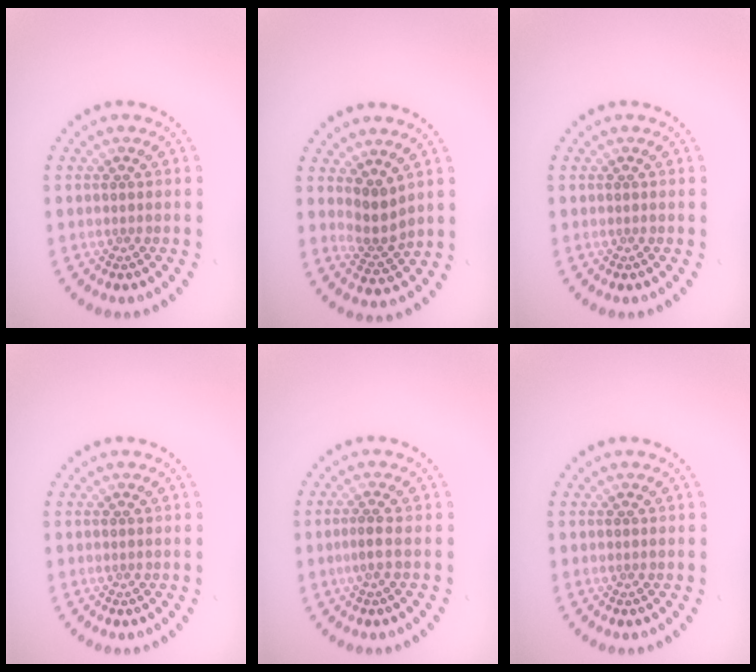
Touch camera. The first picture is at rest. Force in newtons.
{"total": 2.7, "press": 2.1, "slide": 1.6}
{"total": 0.0}
{"total": 0.0}
{"total": 1.1, "press": 0.8, "slide": 0.8}
{"total": 0.0}